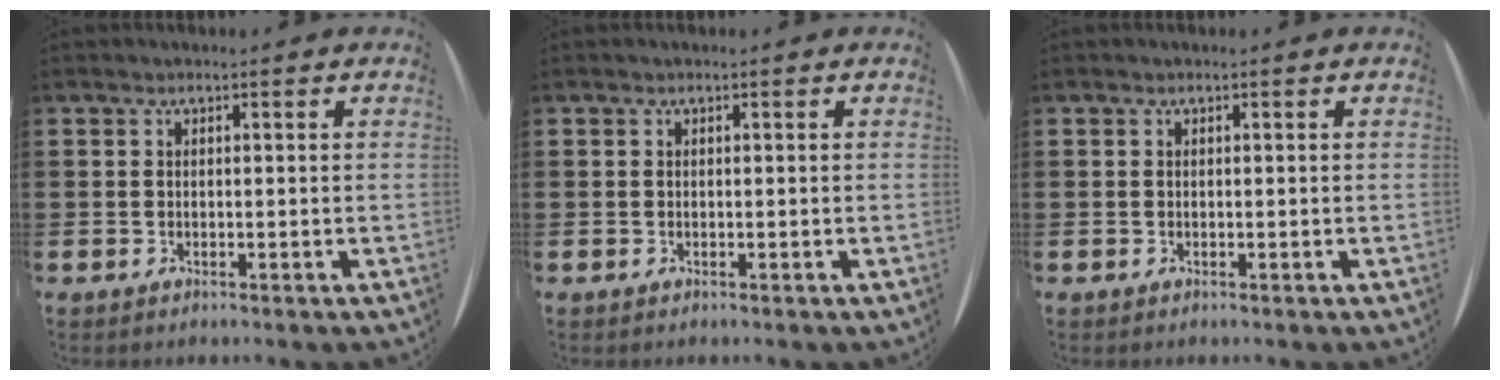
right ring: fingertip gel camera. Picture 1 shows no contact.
{"total": 0.0}
{"total": 0.0}